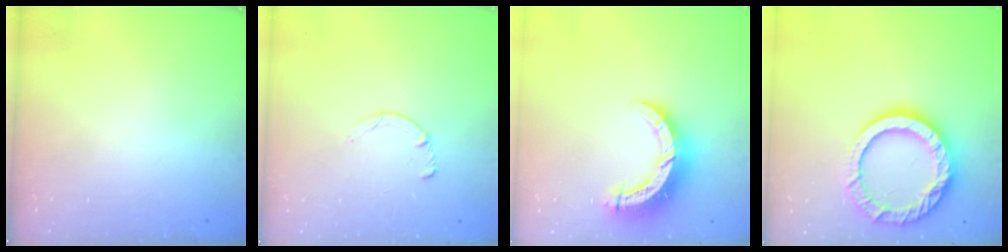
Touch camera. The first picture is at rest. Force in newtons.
{"total": 2.6, "press": 2.5, "slide": 0.3}
{"total": 10.6, "press": 10.5, "slide": 1.2}
{"total": 17.4, "press": 17.3, "slide": 1.8}